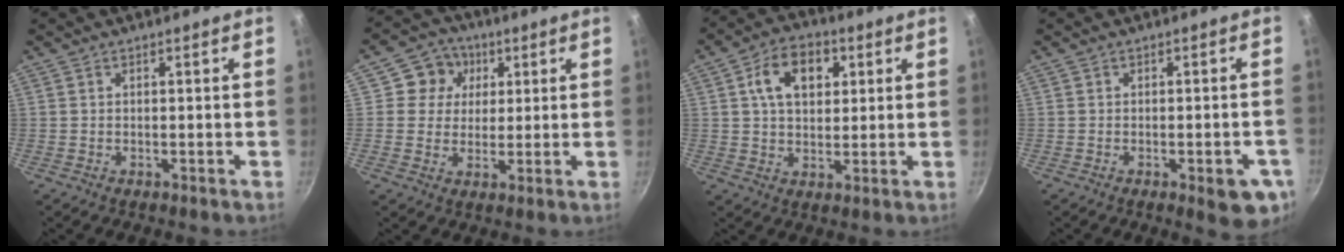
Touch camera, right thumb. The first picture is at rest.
{"total": 7.4, "force": [2.4, 6.8, 1.9], "torque": [0.009, -0.001, 0.026]}
{"total": 10.6, "force": [3.3, 7.1, 7.2], "torque": [-0.094, 0.003, 0.046]}
{"total": 7.1, "force": [-2.7, 2.4, 6.1], "torque": [-0.051, 0.006, -0.030]}